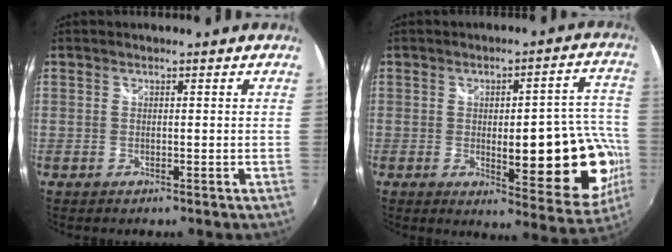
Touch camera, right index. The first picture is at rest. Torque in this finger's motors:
{"motor_torque": [1.70, 0.44, 0.77, 0.06]}